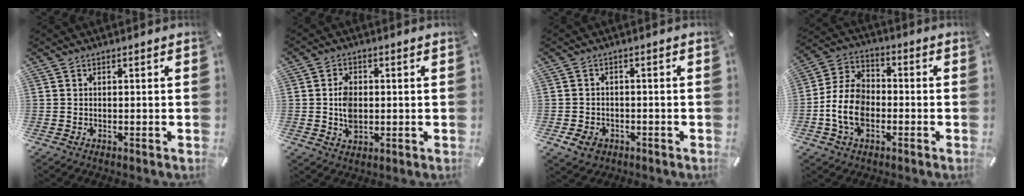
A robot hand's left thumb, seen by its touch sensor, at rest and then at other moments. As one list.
[{"total": 6.2, "force": [-0.2, 4.5, 4.2], "torque": [-0.077, 0.001, -0.008]}, {"total": 4.1, "force": [-2.1, 3.2, 1.6], "torque": [-0.037, 0.007, -0.042]}, {"total": 11.5, "force": [-3.1, 8.3, 7.3], "torque": [-0.177, 0.008, -0.057]}]